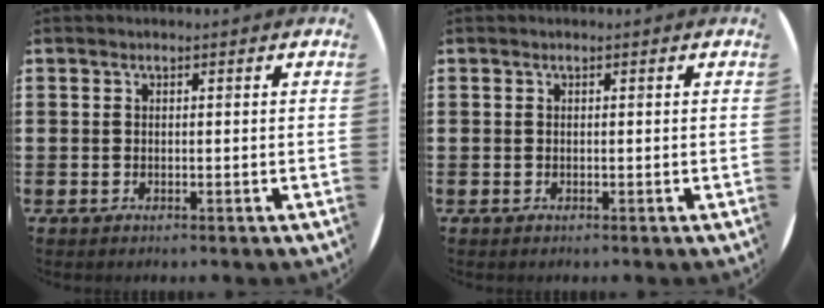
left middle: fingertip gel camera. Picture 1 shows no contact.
{"total": 0.0}